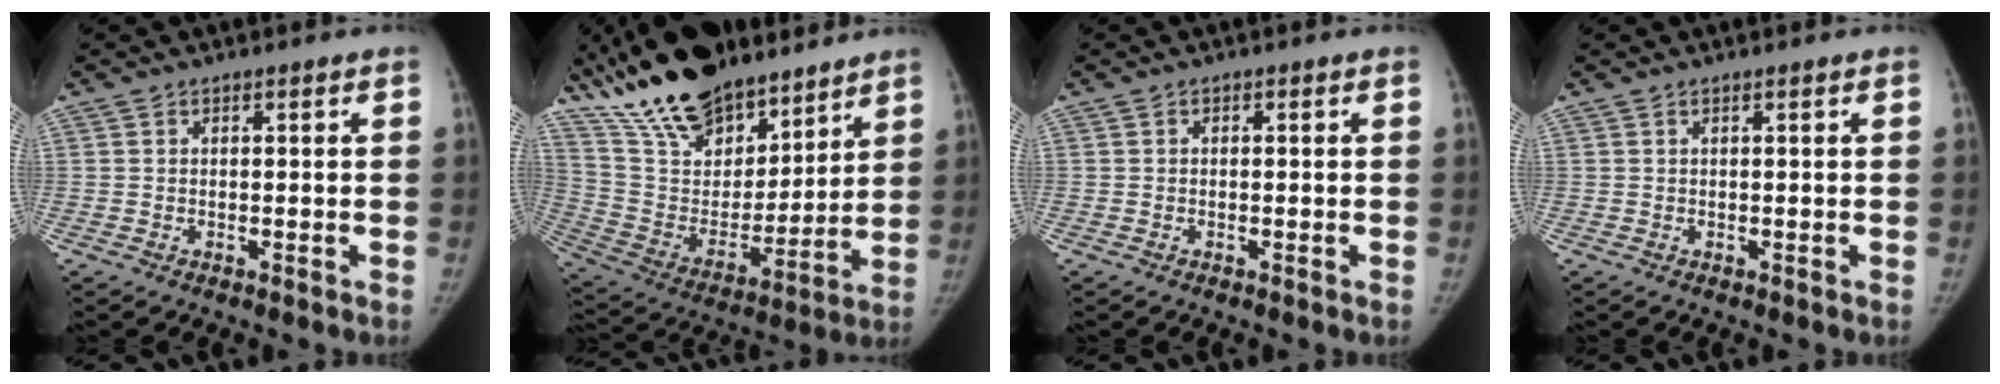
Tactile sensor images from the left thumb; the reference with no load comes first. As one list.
[{"total": 25.6, "force": [20.2, 10.9, 11.4], "torque": [-0.183, -0.070, 0.357]}, {"total": 0.0}, {"total": 0.0}]